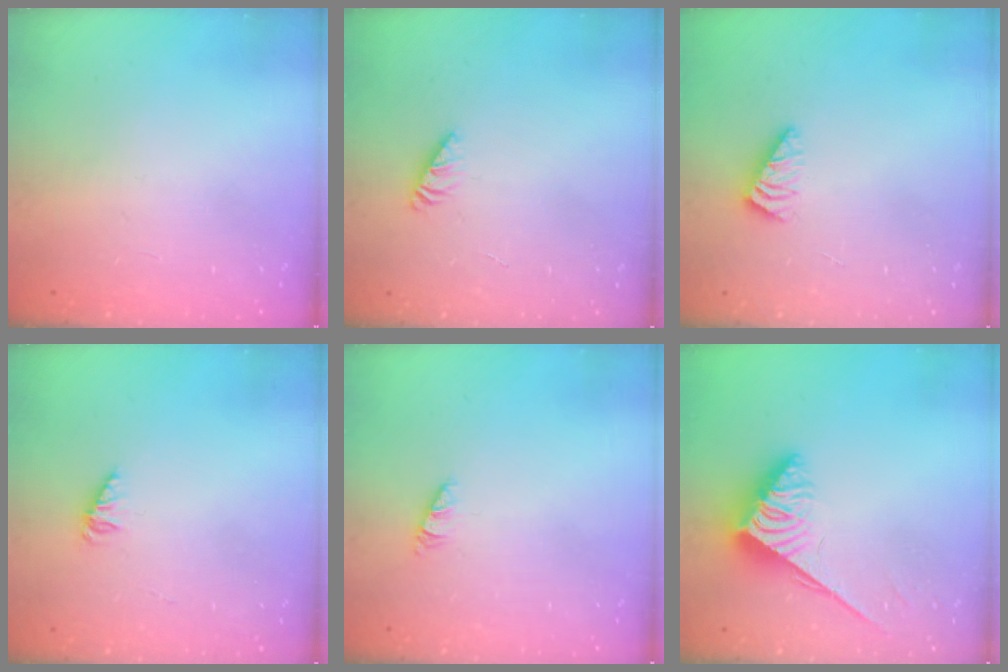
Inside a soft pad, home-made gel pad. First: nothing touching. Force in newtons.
{"total": 1.8, "press": 1.8, "slide": 0.3}
{"total": 2.5, "press": 2.4, "slide": 0.4}
{"total": 1.4, "press": 1.4, "slide": 0.2}
{"total": 0.7, "press": 0.7, "slide": 0.1}
{"total": 4.0, "press": 3.9, "slide": 0.6}